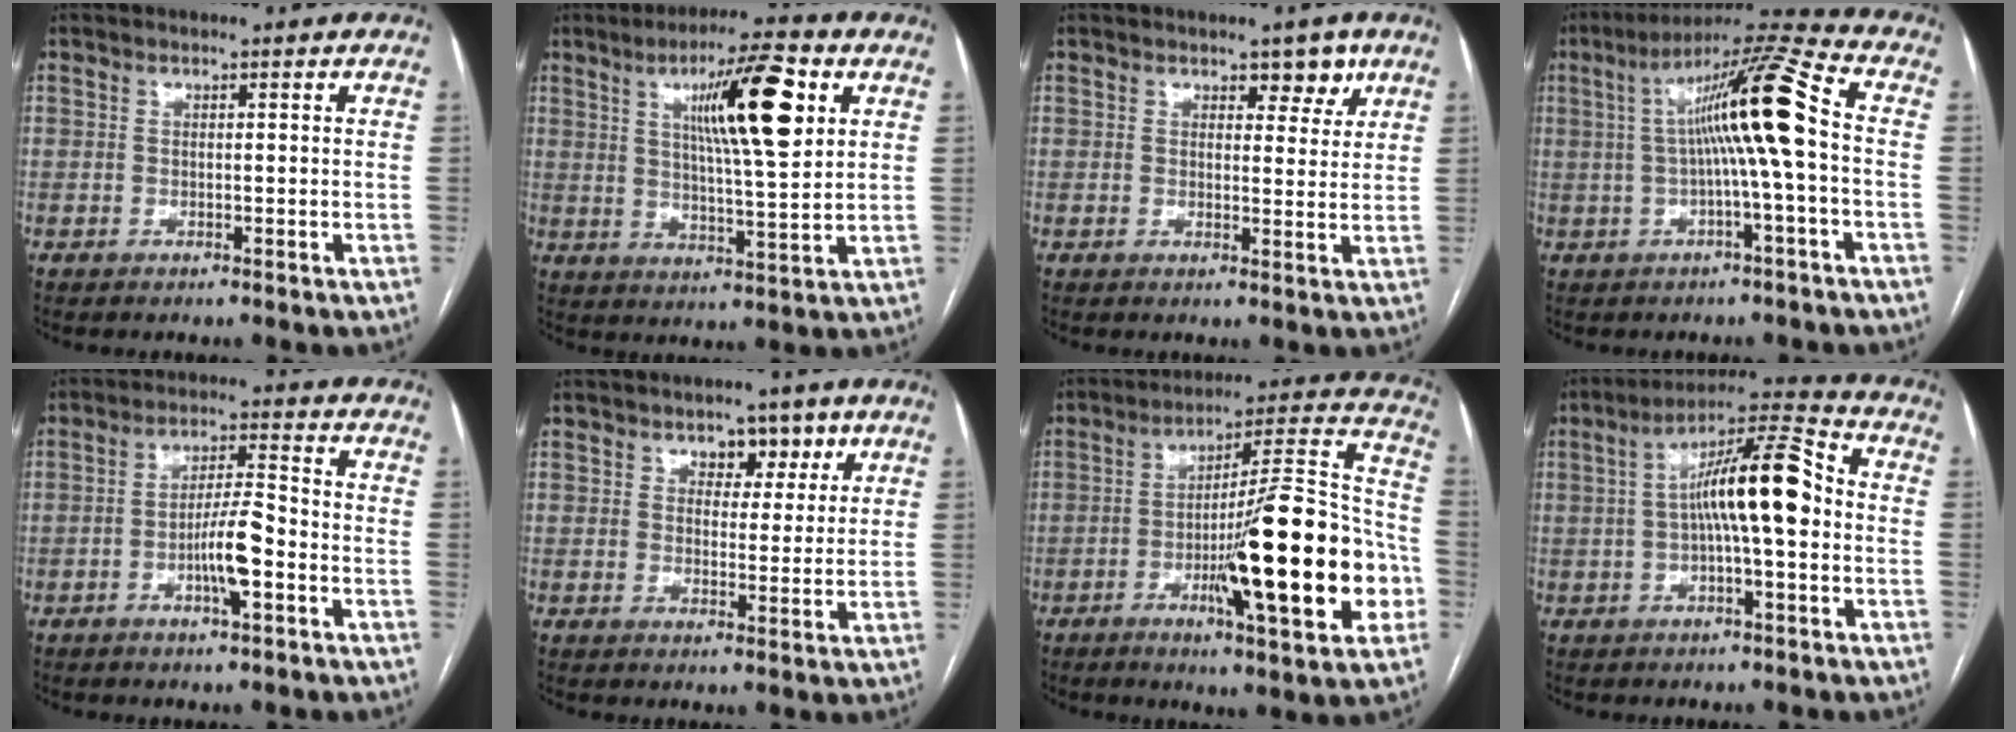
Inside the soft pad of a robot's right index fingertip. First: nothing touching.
{"total": 13.4, "force": [5.0, 1.3, 12.4], "torque": [-0.203, 0.006, 0.079]}
{"total": 3.7, "force": [2.3, 1.9, 2.2], "torque": [-0.019, 0.000, 0.030]}
{"total": 12.9, "force": [0.4, -0.6, 12.9], "torque": [-0.214, 0.028, 0.002]}
{"total": 7.0, "force": [-2.5, 0.9, 6.5], "torque": [-0.125, 0.005, -0.040]}
{"total": 4.8, "force": [2.7, 3.0, 2.5], "torque": [-0.022, 0.008, 0.038]}
{"total": 23.0, "force": [-5.9, 2.5, 22.1], "torque": [-0.304, 0.006, -0.084]}
{"total": 12.4, "force": [-0.1, 1.9, 12.3], "torque": [-0.210, 0.033, -0.006]}